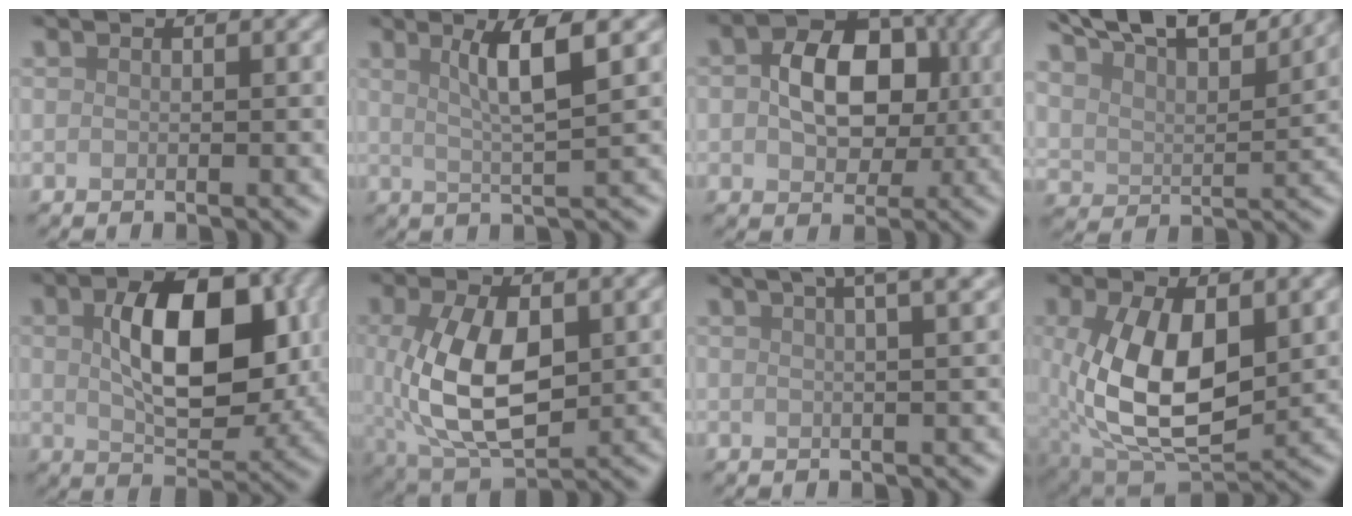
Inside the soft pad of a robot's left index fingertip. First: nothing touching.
{"total": 4.3, "force": [1.5, 0.6, 3.9], "torque": [-0.062, 0.001, 0.027]}
{"total": 6.9, "force": [0.6, 4.9, 4.8], "torque": [-0.076, 0.007, 0.000]}
{"total": 11.2, "force": [9.3, 3.4, 5.4], "torque": [-0.104, 0.014, 0.117]}
{"total": 9.3, "force": [1.3, 5.1, 7.7], "torque": [-0.126, 0.000, 0.026]}
{"total": 8.4, "force": [0.4, 4.6, 7.1], "torque": [-0.149, -0.009, 0.015]}
{"total": 8.2, "force": [4.9, 3.0, 5.9], "torque": [-0.035, 0.054, 0.031]}
{"total": 9.5, "force": [0.6, 5.3, 7.8], "torque": [-0.169, -0.016, 0.023]}